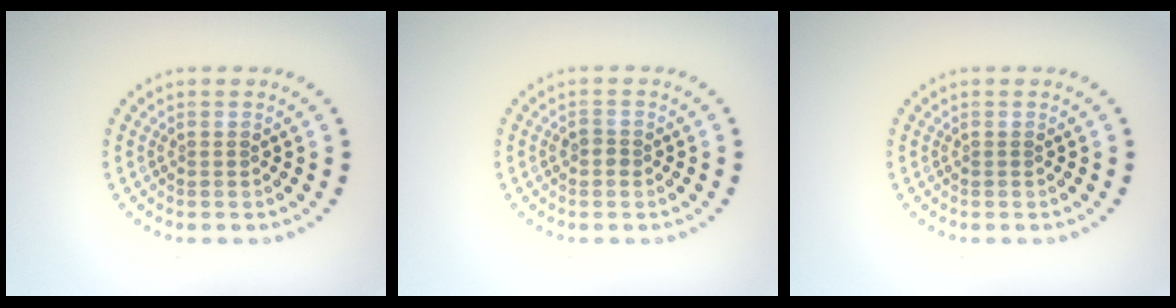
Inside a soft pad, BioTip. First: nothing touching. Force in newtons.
{"total": 1.0, "press": 0.9, "slide": 0.3}
{"total": 0.0}